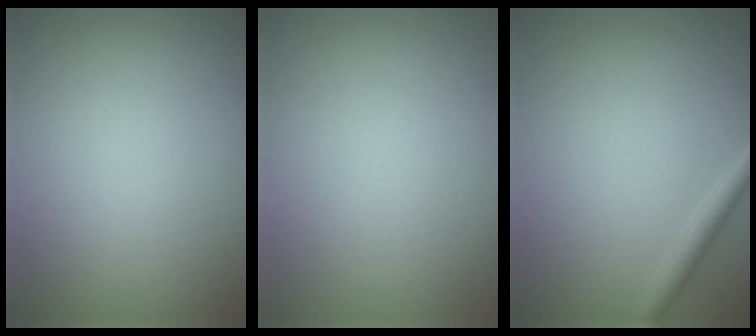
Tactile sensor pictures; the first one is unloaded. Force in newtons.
{"total": 0.0}
{"total": 1.6, "press": 1.6, "slide": 0.1}